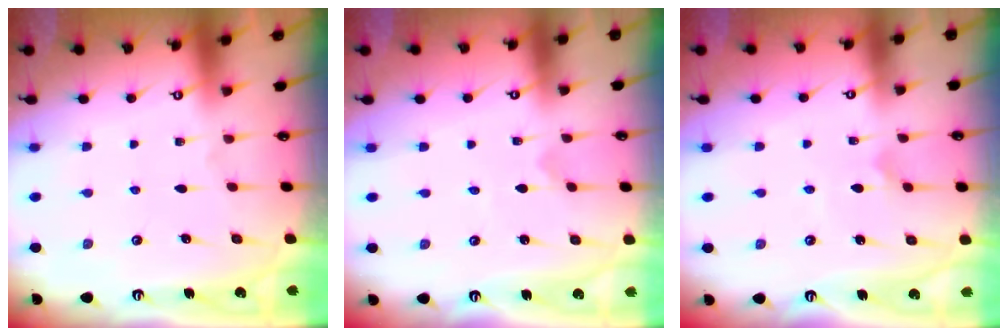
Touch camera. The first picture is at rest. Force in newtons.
{"total": 0.0}
{"total": 2.6, "press": 2.6, "slide": 0.3}